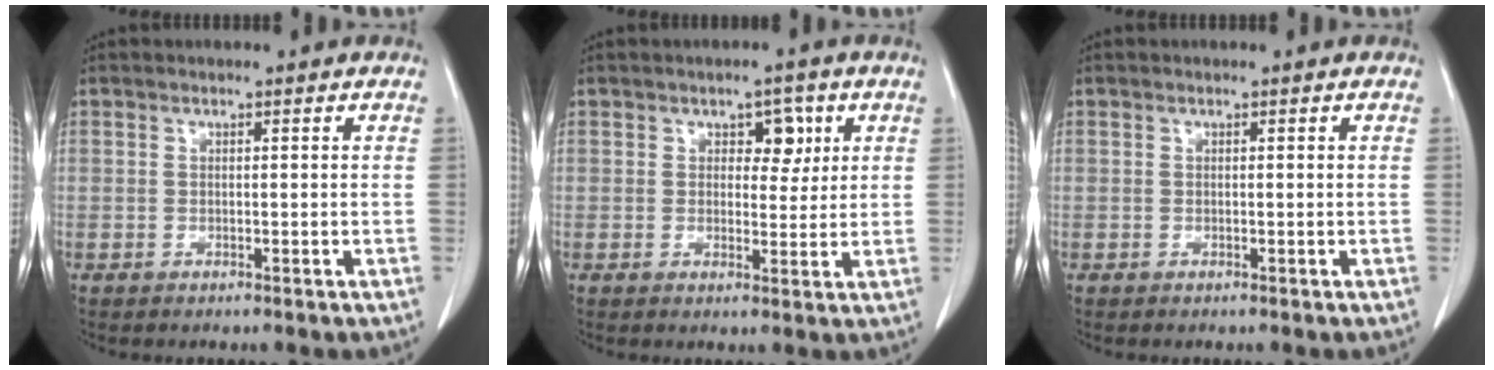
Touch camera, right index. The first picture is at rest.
{"total": 3.9, "force": [1.5, 2.3, 2.7], "torque": [-0.028, 0.007, 0.022]}
{"total": 0.0}